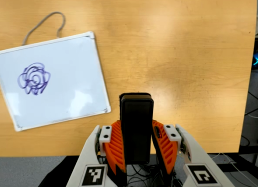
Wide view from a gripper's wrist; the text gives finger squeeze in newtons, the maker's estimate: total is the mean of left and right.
{"total": 4.2, "left": 2.8, "right": 5.6}